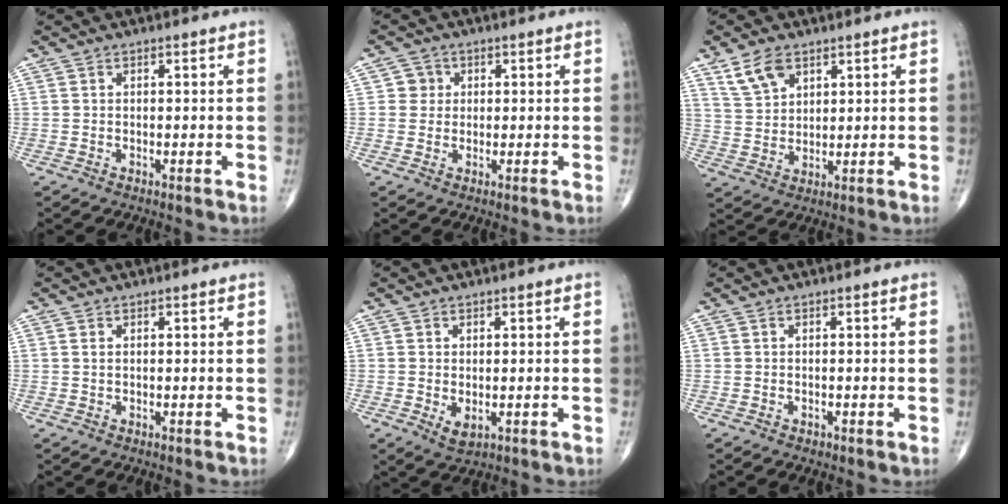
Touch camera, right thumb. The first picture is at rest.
{"total": 2.8, "force": [0.6, 2.7, 0.3], "torque": [0.015, 0.003, 0.002]}
{"total": 6.6, "force": [4.0, 3.9, 3.5], "torque": [-0.058, -0.018, 0.086]}
{"total": 0.6, "force": [0.2, 0.3, 0.4], "torque": [-0.010, 0.006, 0.005]}
{"total": 3.8, "force": [-0.6, 2.4, 2.9], "torque": [-0.042, -0.009, 0.002]}
{"total": 0.6, "force": [-0.3, 0.4, 0.3], "torque": [-0.003, 0.000, -0.004]}